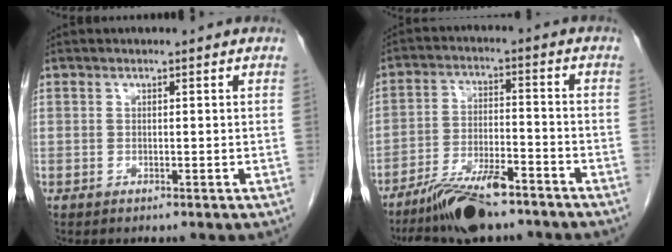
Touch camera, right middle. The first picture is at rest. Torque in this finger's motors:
{"motor_torque": [1.15, -0.99, 0.14, 0.04]}